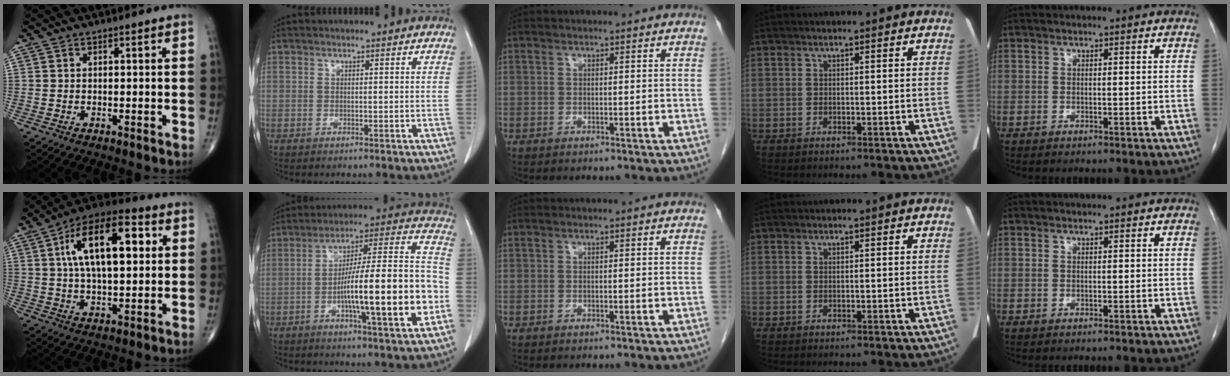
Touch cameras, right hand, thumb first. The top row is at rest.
{"thumb": {"total": 18.1, "force": [4.5, 8.1, 15.5], "torque": [-0.245, 0.013, 0.068]}, "index": {"total": 19.6, "force": [-5.0, 1.6, 18.8], "torque": [-0.281, 0.014, -0.075]}}